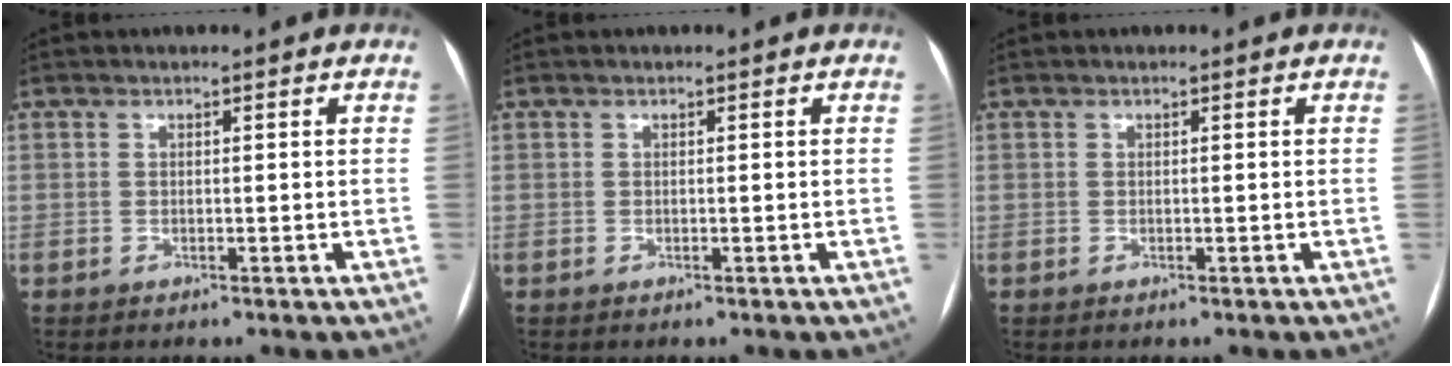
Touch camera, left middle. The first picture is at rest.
{"total": 0.0}
{"total": 0.0}